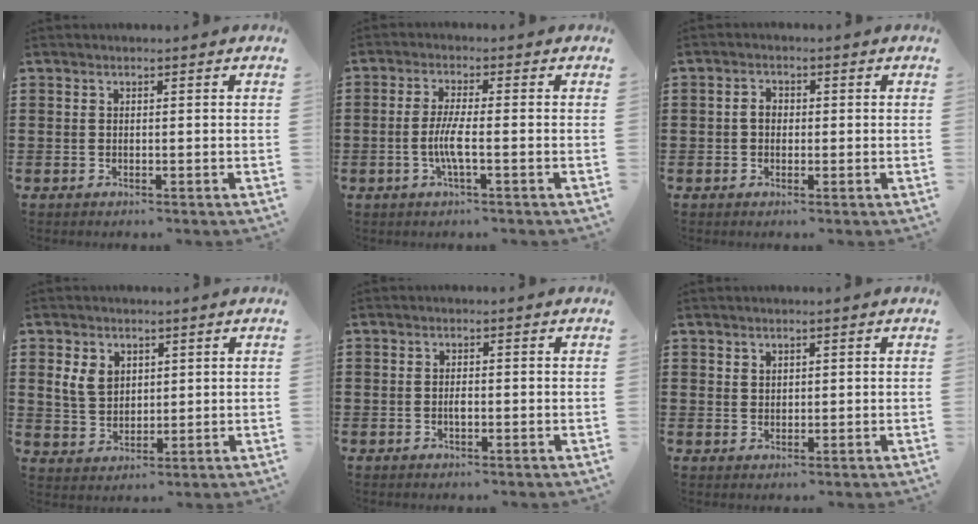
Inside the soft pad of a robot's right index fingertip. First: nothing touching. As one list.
[{"total": 4.6, "force": [-1.2, 0.4, 4.4], "torque": [-0.100, -0.011, -0.030]}, {"total": 2.1, "force": [-0.1, 1.5, 1.5], "torque": [-0.030, 0.006, -0.003]}, {"total": 5.0, "force": [1.8, 3.9, 2.5], "torque": [-0.070, 0.012, 0.031]}, {"total": 1.3, "force": [-0.3, 0.4, 1.2], "torque": [-0.023, -0.003, -0.005]}, {"total": 1.6, "force": [1.3, 0.8, 0.2], "torque": [-0.005, 0.002, 0.026]}]